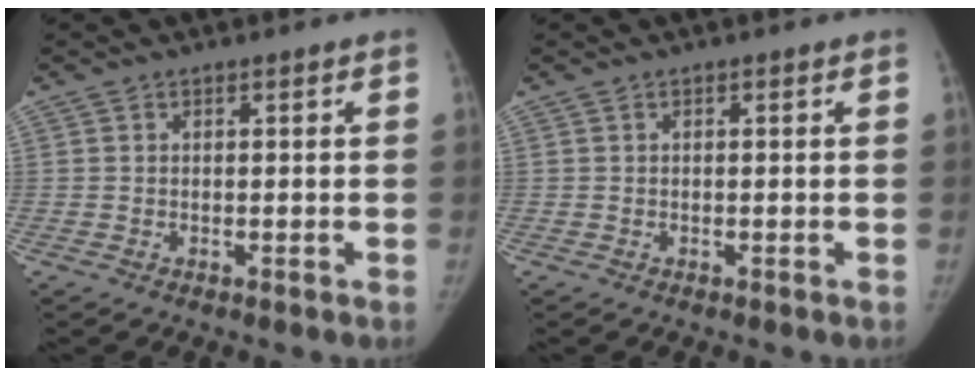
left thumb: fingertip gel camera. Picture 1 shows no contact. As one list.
[{"total": 0.0}]